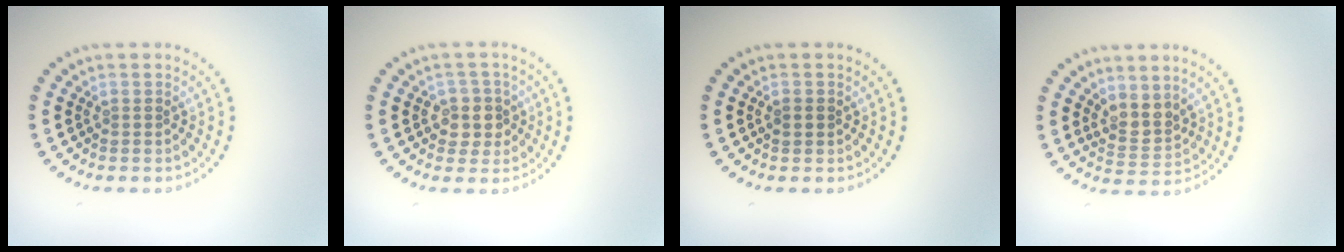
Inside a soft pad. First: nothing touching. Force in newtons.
{"total": 2.6, "press": 2.3, "slide": 1.1}
{"total": 1.2, "press": 1.2, "slide": 0.1}
{"total": 2.5, "press": 1.9, "slide": 1.6}